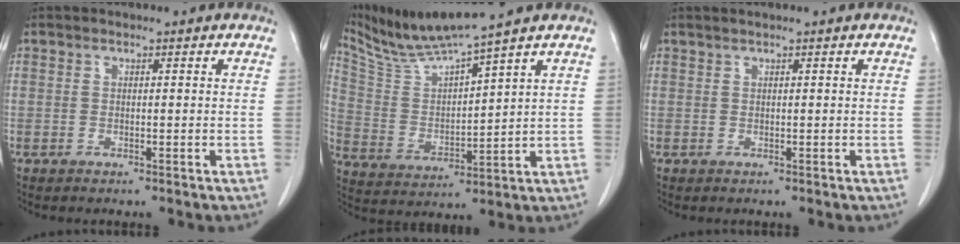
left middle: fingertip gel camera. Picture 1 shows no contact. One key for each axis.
{"total": 10.3, "fx": 9.3, "fy": -1.8, "fz": 4.0, "tx": -0.089, "ty": -0.007, "tz": 0.189}
{"total": 0.9, "fx": 0.7, "fy": -0.2, "fz": 0.5, "tx": -0.013, "ty": 0.007, "tz": 0.018}